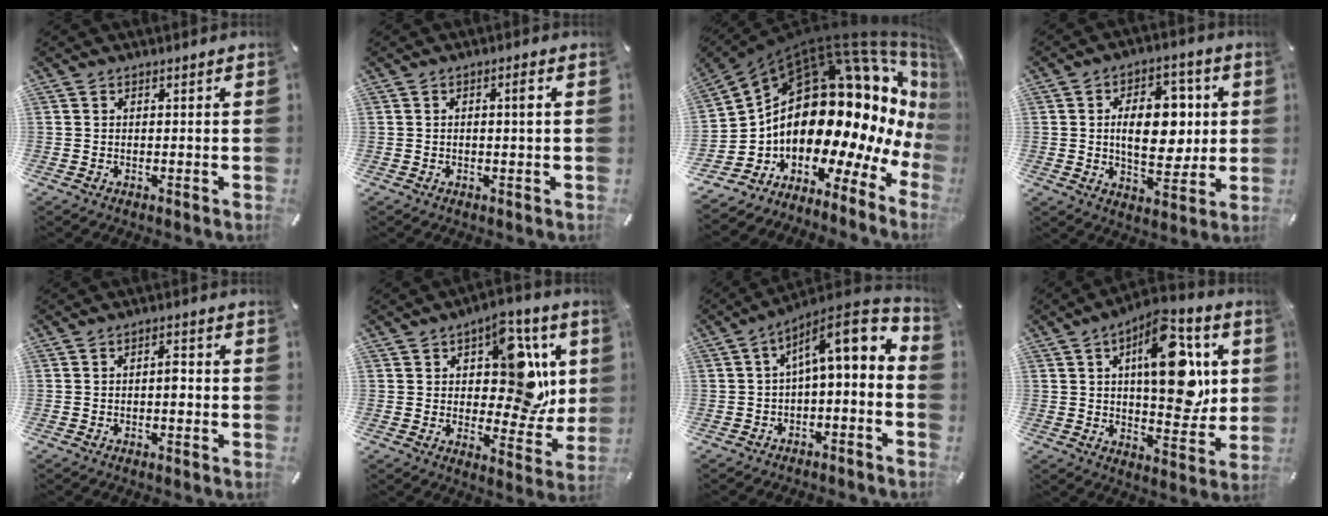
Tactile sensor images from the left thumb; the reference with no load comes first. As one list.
[{"total": 2.3, "force": [0.2, 0.3, 2.3], "torque": [-0.036, 0.000, -0.001]}, {"total": 23.5, "force": [6.2, 14.2, 17.7], "torque": [-0.269, -0.114, 0.140]}, {"total": 15.0, "force": [1.6, 9.4, 11.6], "torque": [-0.169, 0.000, 0.023]}, {"total": 2.9, "force": [-0.5, 1.4, 2.5], "torque": [-0.049, 0.007, -0.011]}, {"total": 16.3, "force": [4.0, 9.8, 12.4], "torque": [-0.150, -0.018, 0.071]}, {"total": 11.4, "force": [2.8, 4.3, 10.2], "torque": [-0.143, -0.021, 0.041]}, {"total": 19.1, "force": [6.0, 9.3, 15.5], "torque": [-0.202, -0.024, 0.095]}]